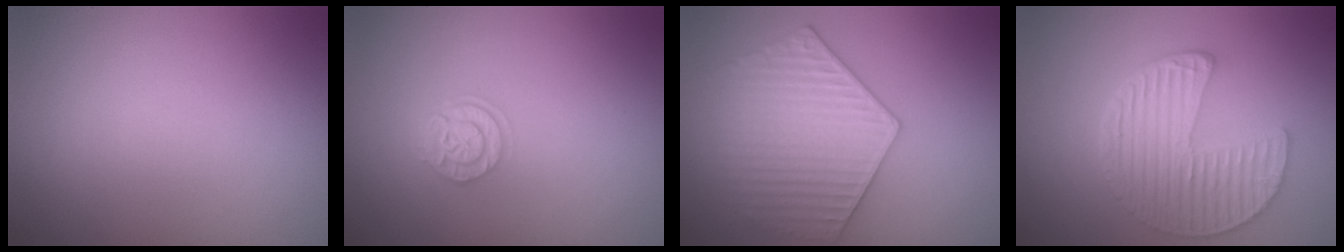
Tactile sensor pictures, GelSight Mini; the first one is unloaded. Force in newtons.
{"total": 2.4, "press": 2.0, "slide": 1.3}
{"total": 4.7, "press": 4.5, "slide": 1.3}
{"total": 6.6, "press": 4.8, "slide": 4.5}